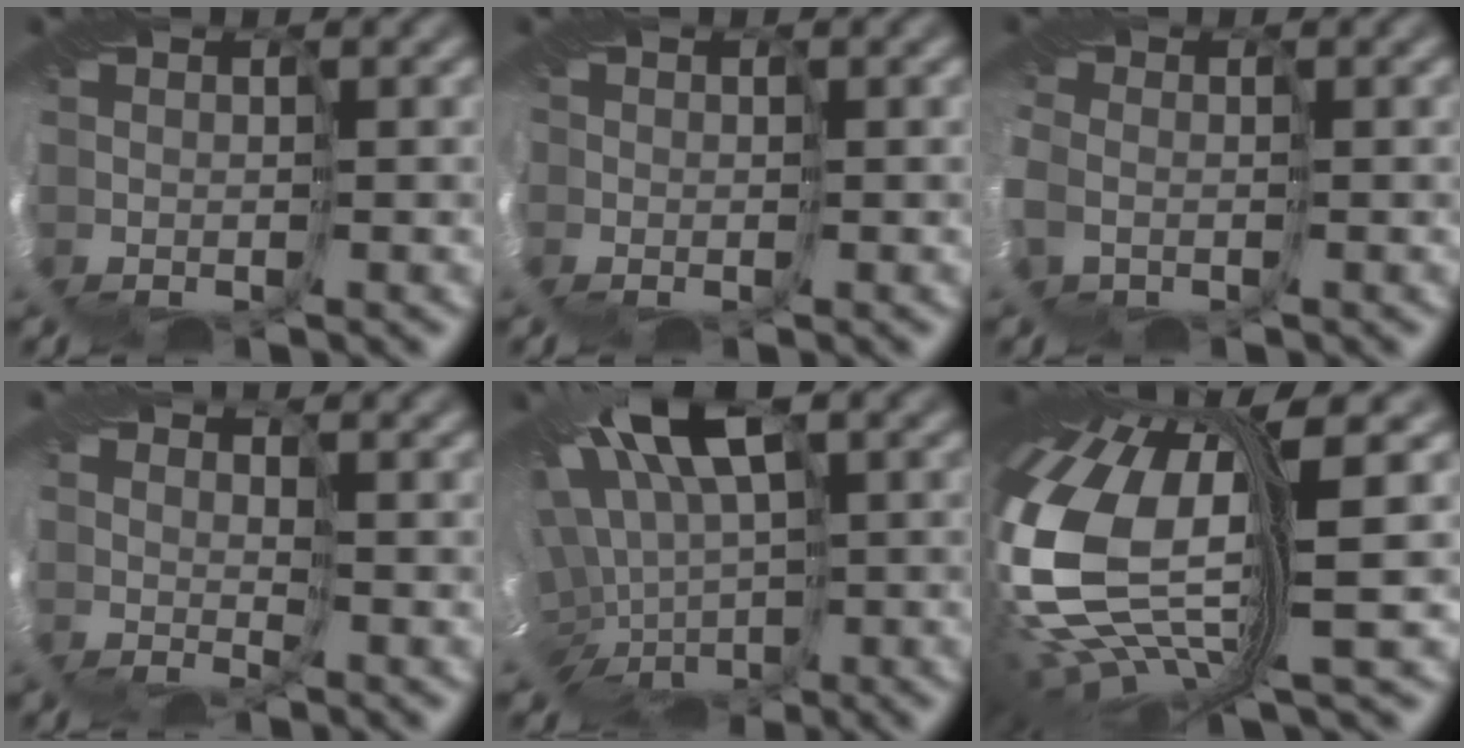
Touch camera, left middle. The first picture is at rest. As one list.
[{"total": 2.7, "force": [-0.7, 2.3, 1.2], "torque": [-0.028, -0.011, -0.005]}, {"total": 3.7, "force": [0.1, 3.3, 1.6], "torque": [-0.064, 0.002, 0.002]}, {"total": 2.5, "force": [1.3, -1.3, -1.7], "torque": [0.024, -0.001, 0.024]}, {"total": 11.6, "force": [2.2, 6.1, 9.6], "torque": [-0.179, -0.018, 0.064]}, {"total": 12.8, "force": [0.5, 5.0, 11.8], "torque": [-0.291, -0.001, 0.018]}]